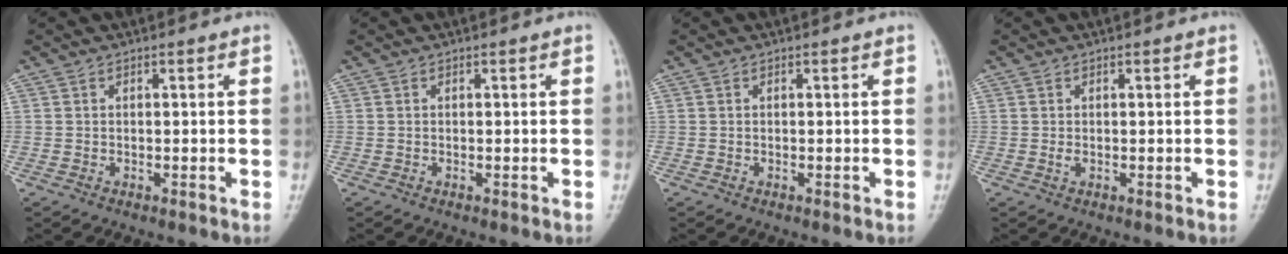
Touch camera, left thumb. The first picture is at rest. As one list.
[{"total": 0.0}, {"total": 0.0}, {"total": 0.9, "force": [0.0, 0.5, 0.7], "torque": [-0.011, 0.000, 0.002]}]